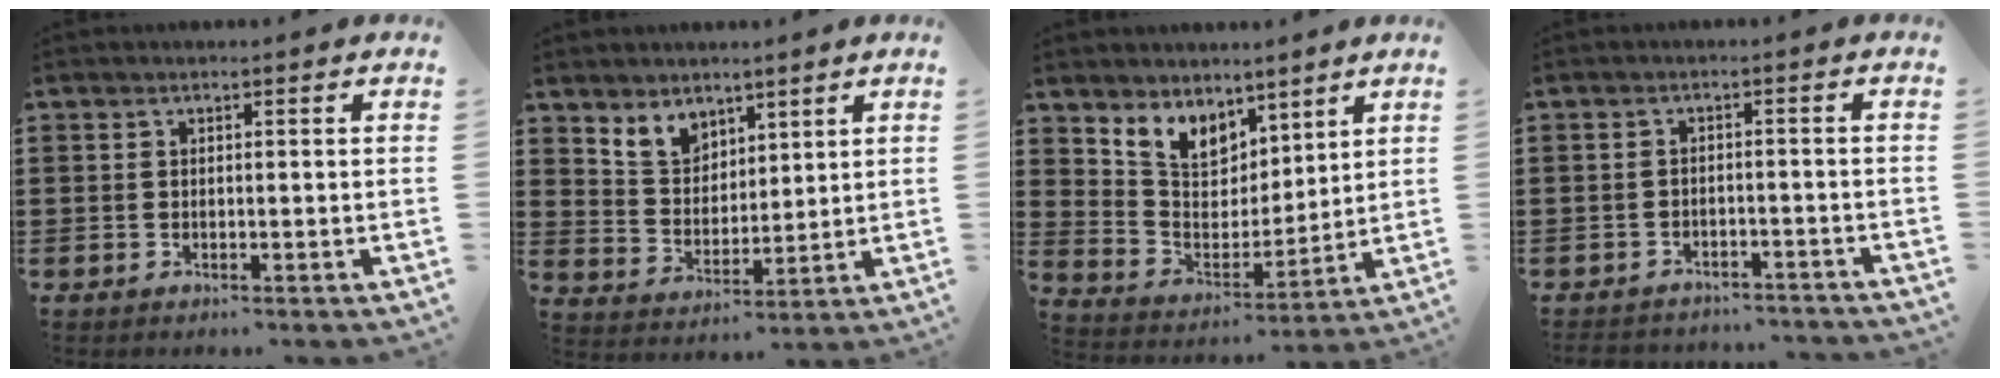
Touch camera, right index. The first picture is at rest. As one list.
[{"total": 5.8, "force": [4.4, 3.6, 1.1], "torque": [-0.045, 0.000, 0.082]}, {"total": 7.2, "force": [5.6, 4.3, 1.3], "torque": [-0.063, -0.025, 0.107]}, {"total": 2.4, "force": [-2.4, 0.3, -0.1], "torque": [-0.007, -0.001, -0.051]}]